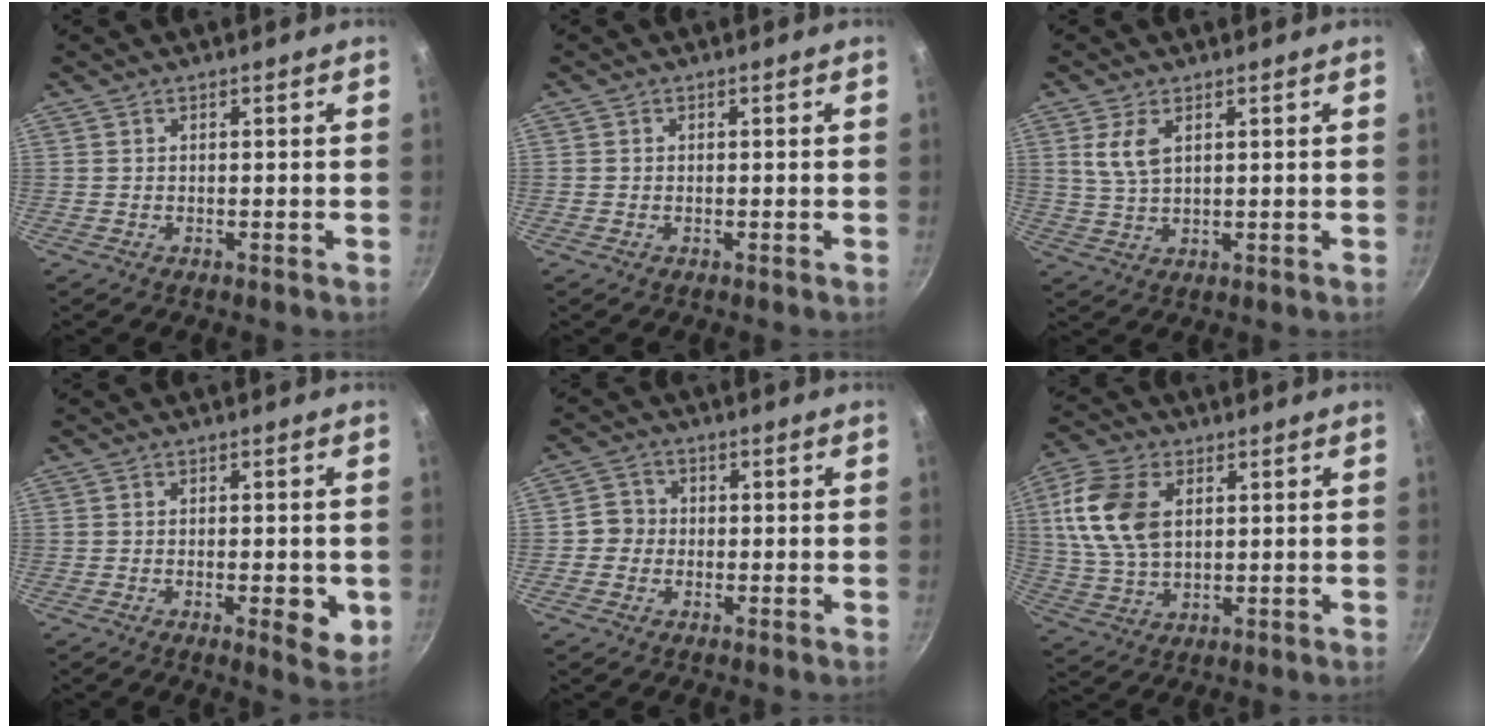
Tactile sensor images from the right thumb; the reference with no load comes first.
{"total": 0.0}
{"total": 5.5, "force": [2.1, 2.7, 4.3], "torque": [-0.083, -0.010, 0.044]}
{"total": 5.7, "force": [-1.4, 2.0, 5.2], "torque": [-0.060, -0.004, -0.017]}
{"total": 3.8, "force": [-0.7, 3.6, 1.0], "torque": [0.005, 0.011, -0.024]}
{"total": 13.8, "force": [3.3, 8.8, 10.0], "torque": [-0.187, -0.002, 0.062]}